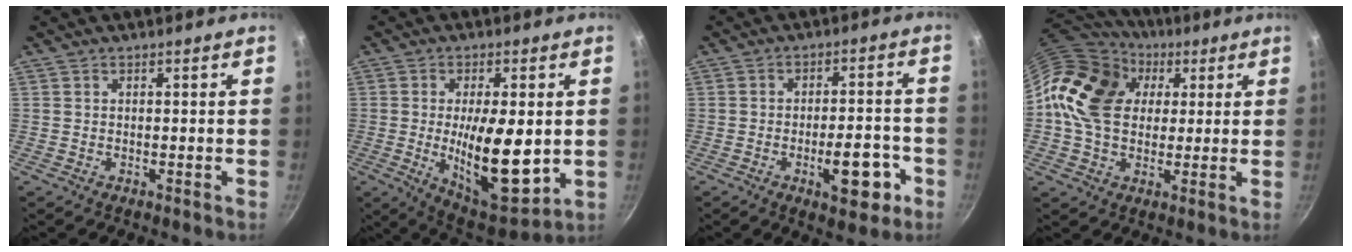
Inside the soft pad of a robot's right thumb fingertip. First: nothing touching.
{"total": 16.8, "force": [-1.0, 6.6, 15.4], "torque": [-0.230, -0.019, -0.005]}
{"total": 9.8, "force": [-3.9, 4.3, 7.9], "torque": [-0.079, 0.026, -0.048]}
{"total": 18.8, "force": [3.8, 14.0, 11.9], "torque": [-0.191, 0.022, 0.051]}